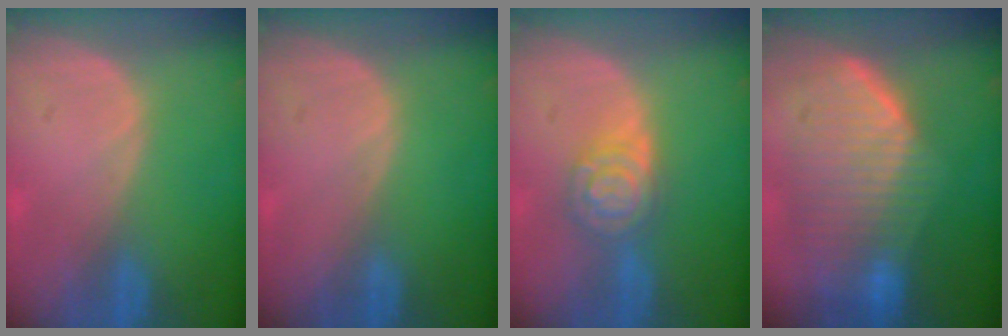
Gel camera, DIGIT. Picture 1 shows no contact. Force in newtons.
{"total": 0.0}
{"total": 5.9, "press": 5.9, "slide": 0.3}
{"total": 10.2, "press": 9.0, "slide": 4.9}